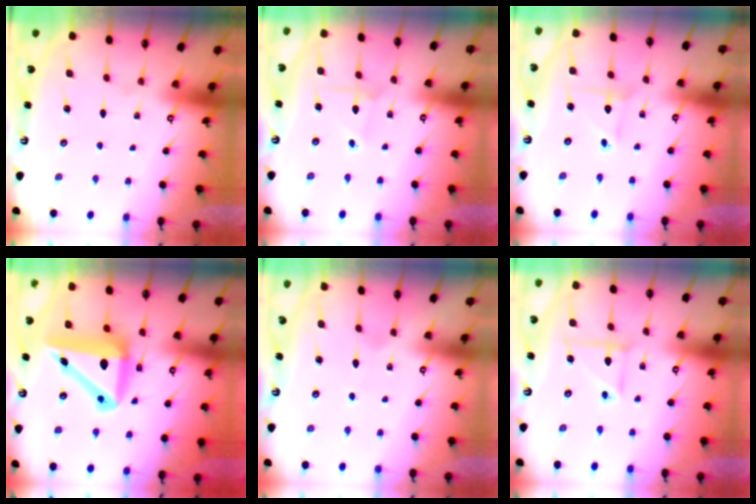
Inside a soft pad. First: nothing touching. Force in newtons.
{"total": 2.9, "press": 2.9, "slide": 0.1}
{"total": 2.4, "press": 2.4, "slide": 0.2}
{"total": 14.4, "press": 14.0, "slide": 3.0}
{"total": 2.8, "press": 2.8, "slide": 0.1}
{"total": 6.3, "press": 6.3, "slide": 0.3}